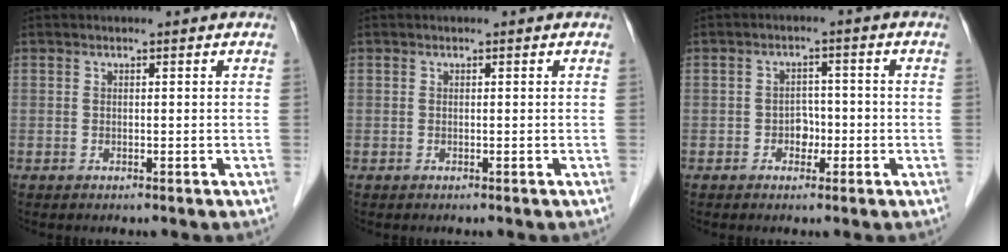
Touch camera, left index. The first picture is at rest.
{"total": 0.0}
{"total": 2.7, "force": [-1.1, 2.0, 1.6], "torque": [-0.019, 0.006, -0.018]}